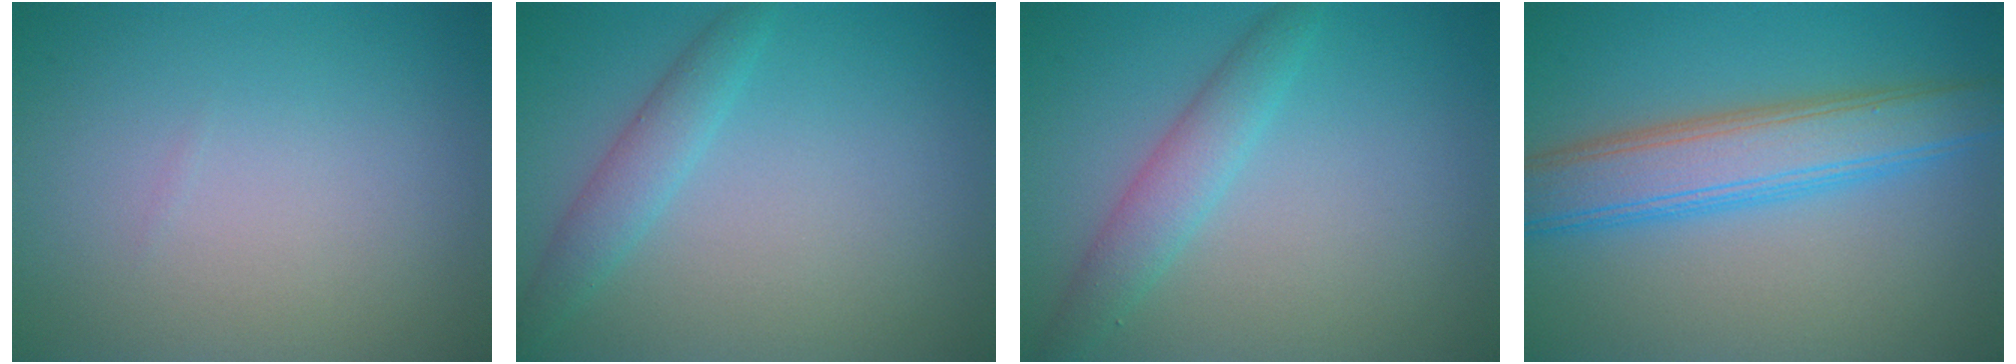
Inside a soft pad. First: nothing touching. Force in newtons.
{"total": 2.3, "press": 2.3, "slide": 0.1}
{"total": 2.8, "press": 2.8, "slide": 0.1}
{"total": 6.1, "press": 6.1, "slide": 0.3}